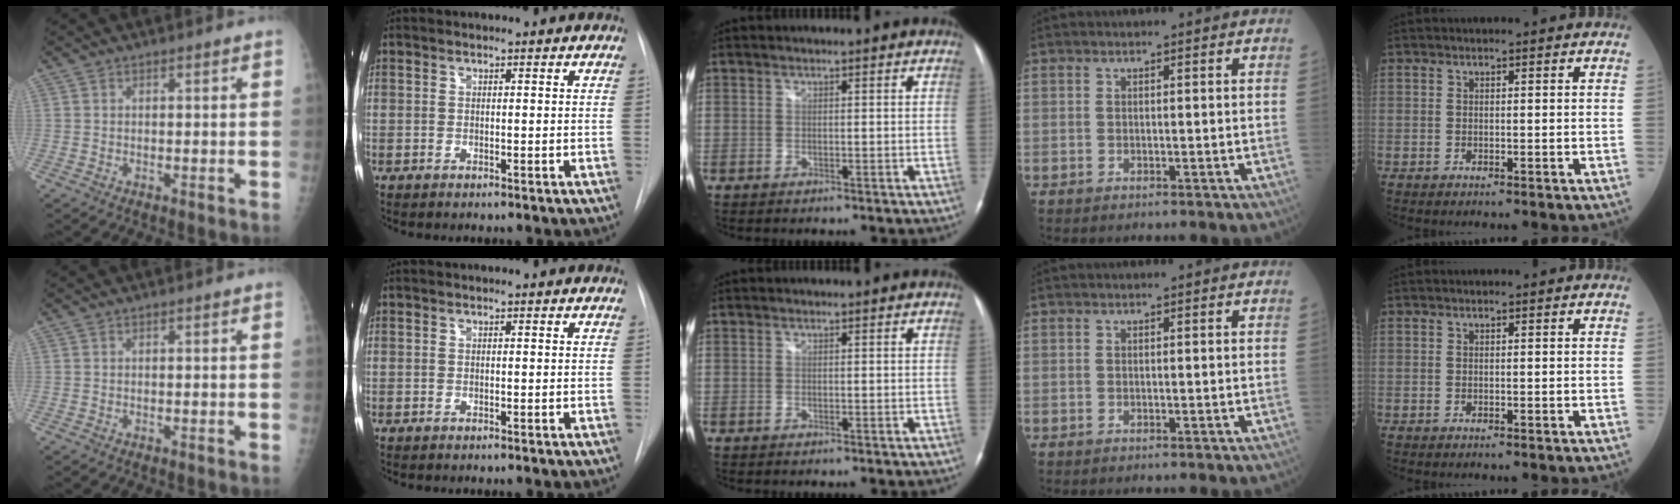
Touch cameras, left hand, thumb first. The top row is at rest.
{}